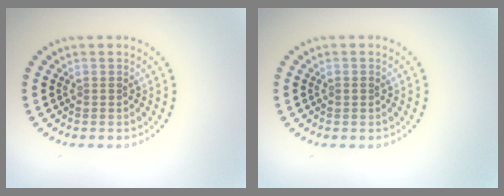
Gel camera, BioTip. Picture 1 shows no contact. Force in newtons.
{"total": 0.6, "press": 0.6, "slide": 0.0}